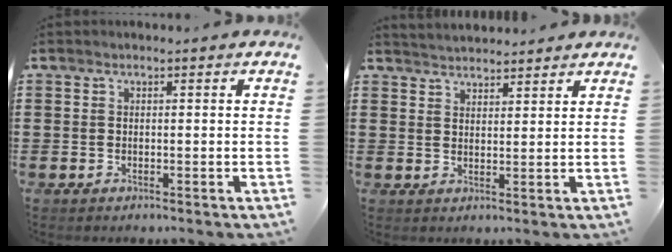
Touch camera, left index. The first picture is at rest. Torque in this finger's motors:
{"motor_torque": [0.13, 0.07, 0.09, 0.06]}